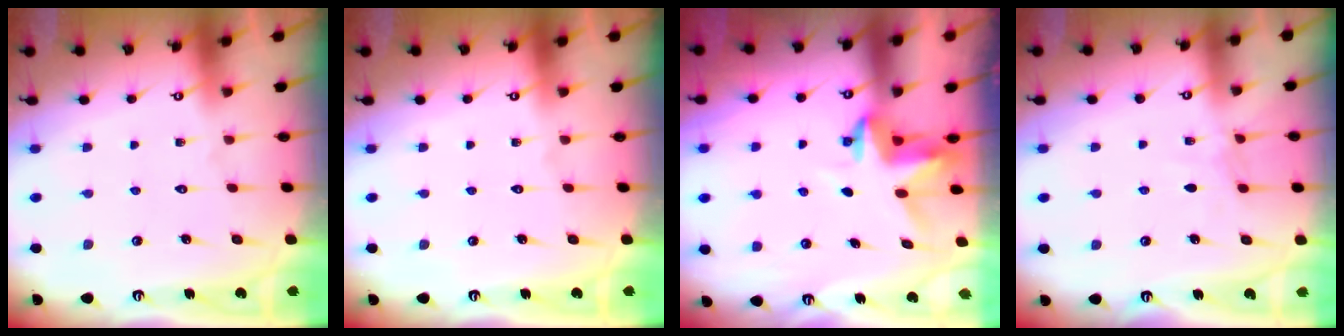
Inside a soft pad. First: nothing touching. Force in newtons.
{"total": 0.0}
{"total": 3.9, "press": 3.8, "slide": 0.3}
{"total": 4.9, "press": 4.8, "slide": 0.5}